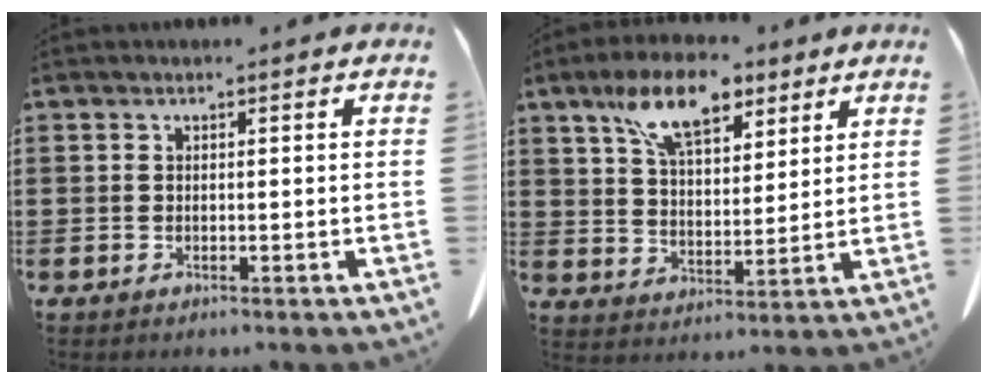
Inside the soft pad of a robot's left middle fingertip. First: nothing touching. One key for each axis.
{"total": 10.8, "fx": 7.1, "fy": 4.6, "fz": 6.7, "tx": -0.135, "ty": -0.009, "tz": 0.127}